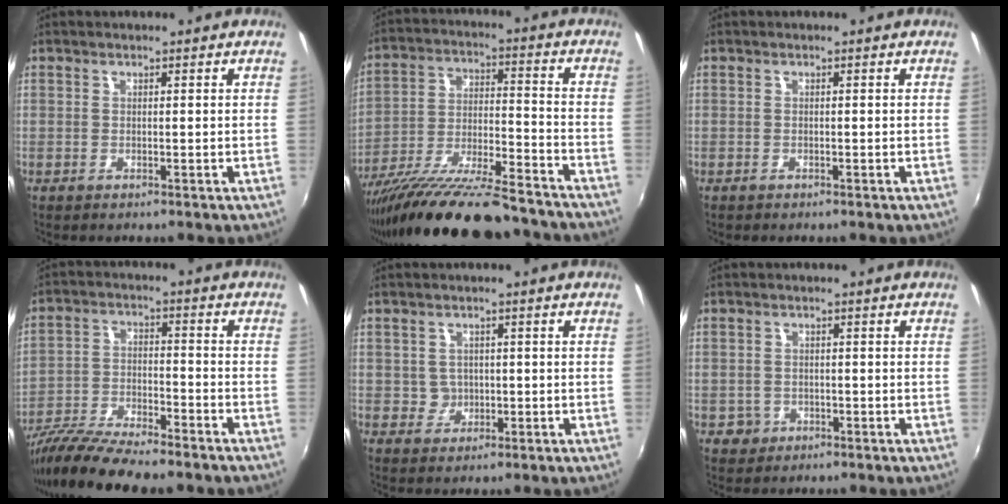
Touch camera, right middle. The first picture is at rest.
{"total": 22.7, "force": [-18.9, 3.7, 12.0], "torque": [-0.222, -0.049, -0.300]}
{"total": 0.6, "force": [-0.5, 0.4, 0.0], "torque": [-0.003, -0.002, -0.010]}
{"total": 15.0, "force": [-12.7, 2.2, 7.6], "torque": [-0.162, -0.036, -0.226]}
{"total": 2.6, "force": [-0.2, 2.6, 0.1], "torque": [0.001, 0.006, 0.002]}
{"total": 2.6, "force": [-1.1, 2.4, 0.4], "torque": [-0.012, 0.000, -0.015]}